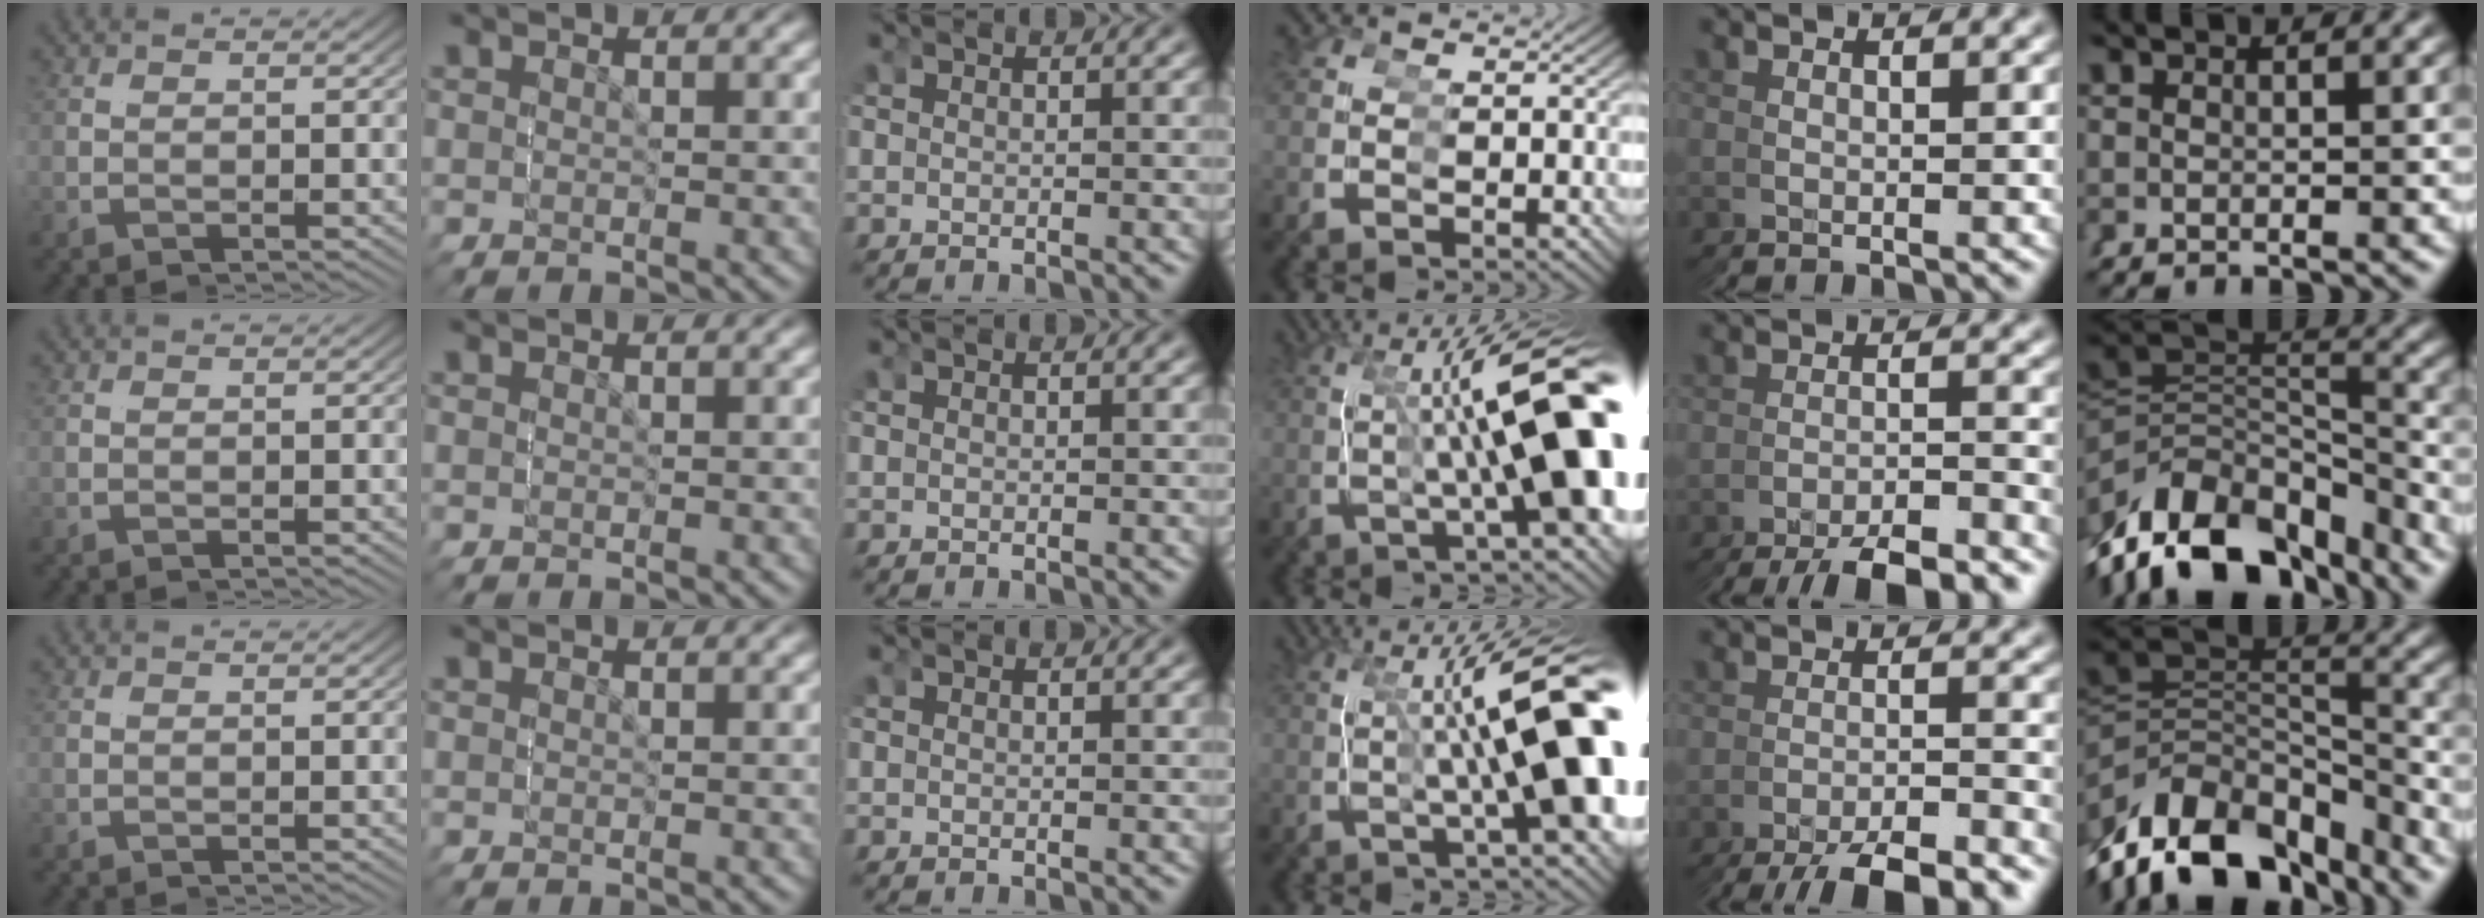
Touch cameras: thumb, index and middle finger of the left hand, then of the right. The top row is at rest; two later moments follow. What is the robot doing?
{"motion": "grasp_and_lifting", "object": "screwdriver"}